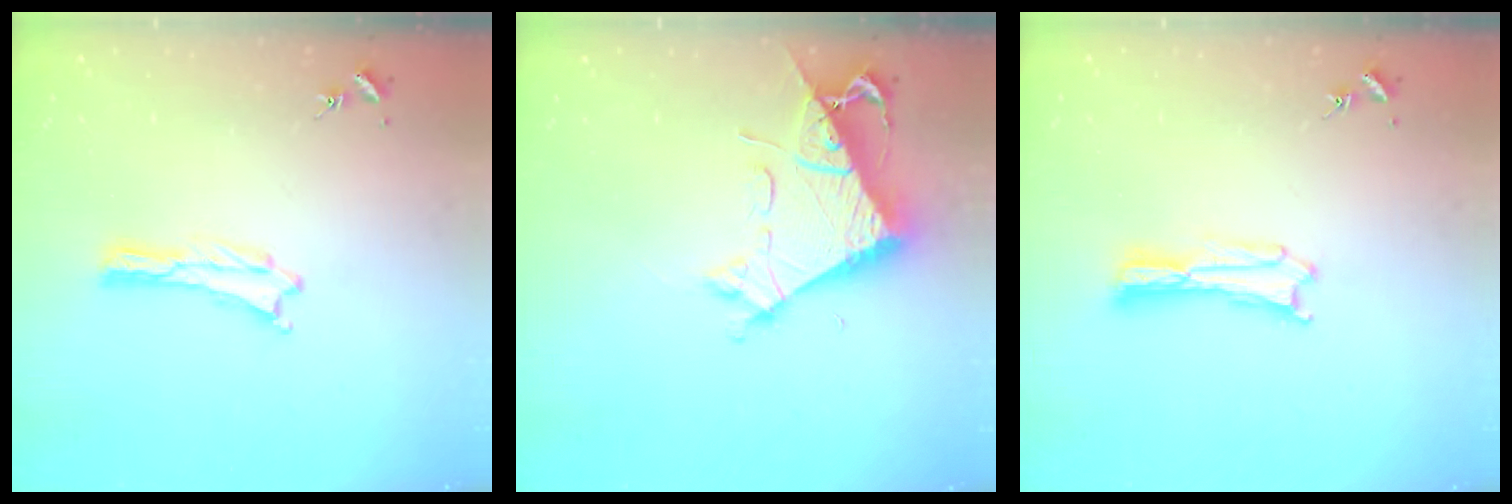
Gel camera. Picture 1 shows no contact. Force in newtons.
{"total": 7.2, "press": 7.2, "slide": 0.7}
{"total": 0.9, "press": 0.9, "slide": 0.2}